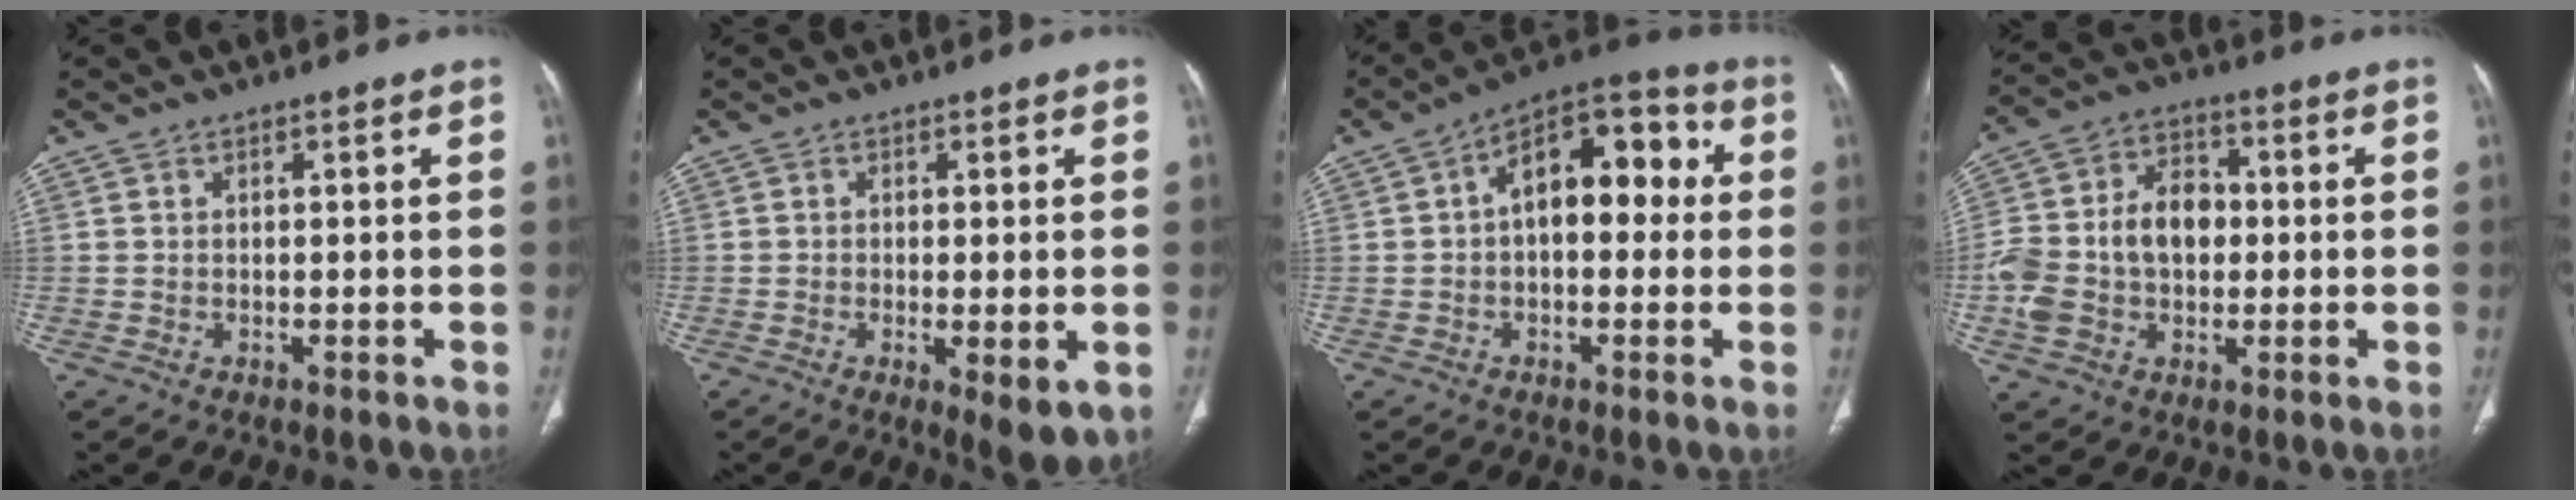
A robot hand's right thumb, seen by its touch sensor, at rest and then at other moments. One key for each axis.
{"total": 6.5, "fx": -1.8, "fy": 1.9, "fz": 5.9, "tx": -0.091, "ty": -0.019, "tz": -0.023}
{"total": 14.2, "fx": 1.5, "fy": 8.1, "fz": 11.6, "tx": -0.133, "ty": 0.044, "tz": 0.011}
{"total": 15.1, "fx": -0.7, "fy": 10.8, "fz": 10.6, "tx": -0.195, "ty": 0.036, "tz": -0.014}